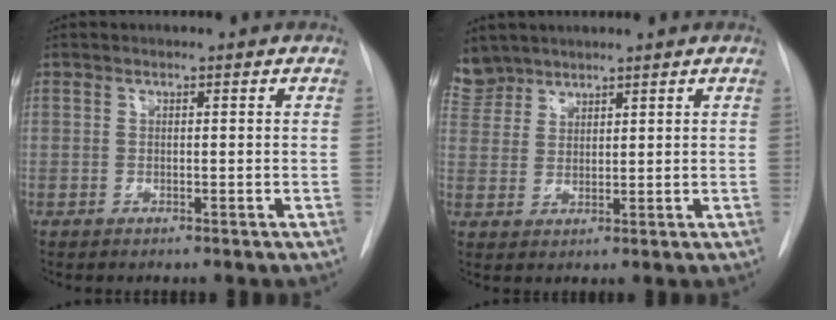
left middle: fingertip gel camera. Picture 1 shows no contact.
{"total": 4.9, "force": [4.4, 2.1, -0.2], "torque": [0.008, 0.007, 0.093]}